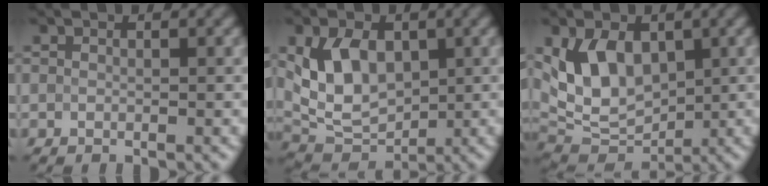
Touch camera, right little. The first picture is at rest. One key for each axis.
{"total": 6.0, "fx": 1.3, "fy": 4.0, "fz": 4.3, "tx": -0.079, "ty": -0.001, "tz": 0.026}
{"total": 6.5, "fx": 1.8, "fy": 4.4, "fz": 4.5, "tx": -0.080, "ty": -0.005, "tz": 0.034}